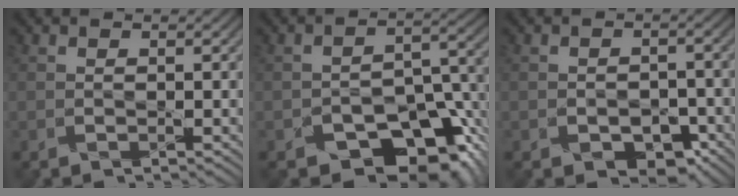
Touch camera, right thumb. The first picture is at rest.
{"total": 11.4, "force": [-7.5, 6.0, 6.3], "torque": [-0.083, -0.008, -0.117]}
{"total": 3.8, "force": [-2.2, 2.5, 1.8], "torque": [-0.023, -0.011, -0.035]}